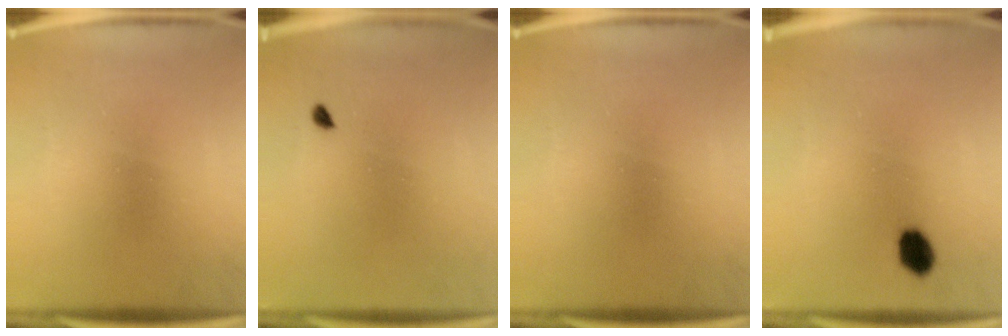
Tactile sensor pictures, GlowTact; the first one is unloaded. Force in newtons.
{"total": 0.8}
{"total": 0.0}
{"total": 4.4}